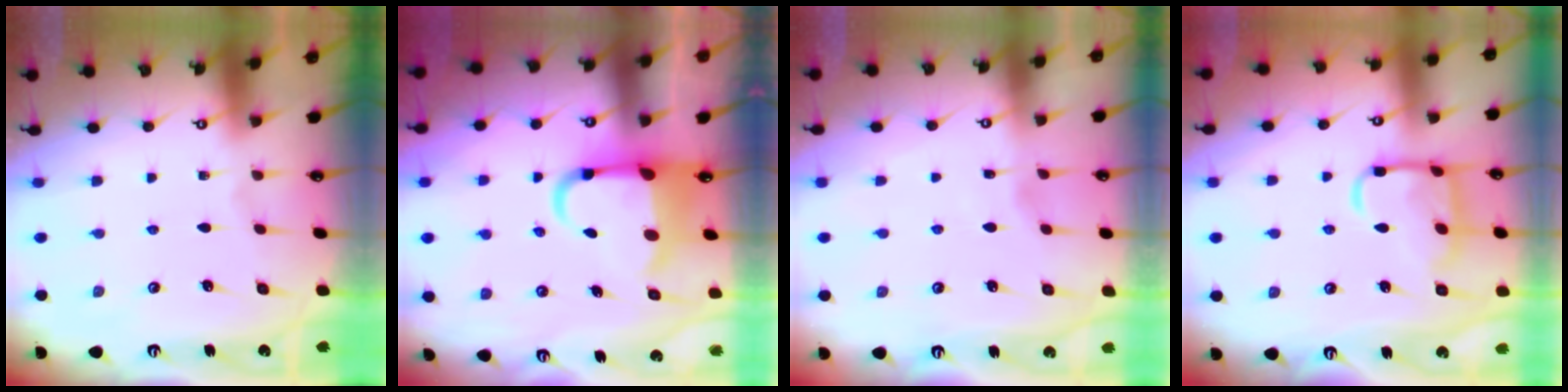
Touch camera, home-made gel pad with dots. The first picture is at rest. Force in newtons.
{"total": 6.7, "press": 6.5, "slide": 1.6}
{"total": 2.9, "press": 2.9, "slide": 0.4}
{"total": 13.0, "press": 13.0, "slide": 0.9}